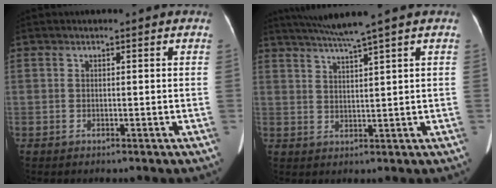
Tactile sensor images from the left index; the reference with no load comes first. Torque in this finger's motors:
{"motor_torque": [0.25, -0.53, 0.02, 0.06]}